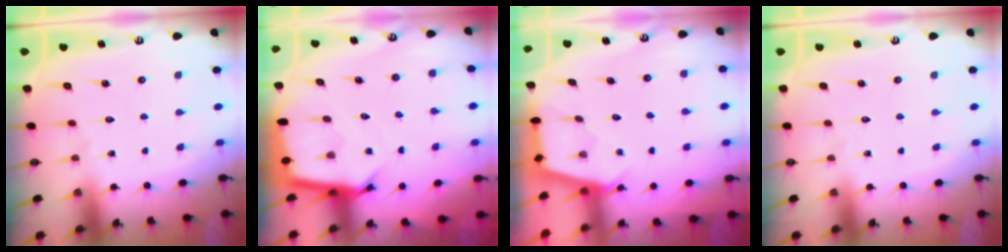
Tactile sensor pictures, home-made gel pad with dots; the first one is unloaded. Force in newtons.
{"total": 5.6, "press": 5.6, "slide": 0.5}
{"total": 2.7, "press": 2.6, "slide": 0.3}
{"total": 0.0}